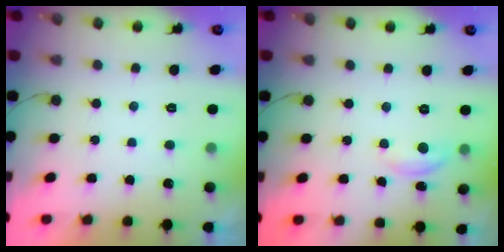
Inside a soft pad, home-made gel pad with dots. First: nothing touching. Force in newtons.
{"total": 4.5, "press": 4.5, "slide": 0.3}